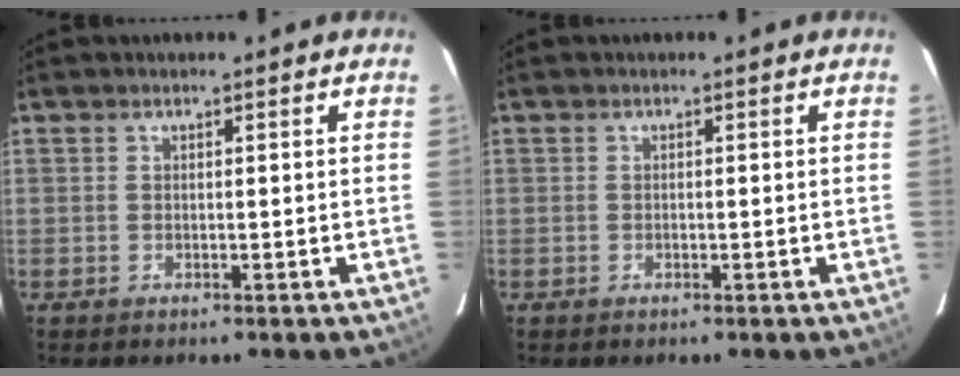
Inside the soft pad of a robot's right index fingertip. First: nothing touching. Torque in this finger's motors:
{"motor_torque": [-0.07, 0.01, 0.09, 0.00]}